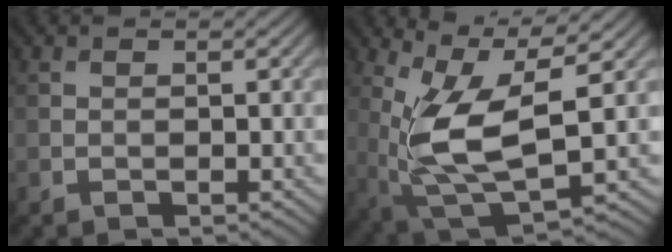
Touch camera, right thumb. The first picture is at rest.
{"total": 11.1, "force": [1.5, 4.2, 10.1], "torque": [-0.226, -0.008, 0.034]}